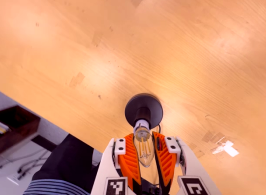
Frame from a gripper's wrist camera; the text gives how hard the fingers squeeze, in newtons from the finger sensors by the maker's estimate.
{"total": 19.7, "left": 21.5, "right": 17.8}